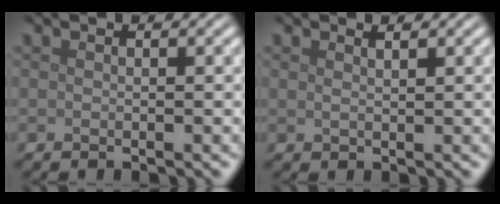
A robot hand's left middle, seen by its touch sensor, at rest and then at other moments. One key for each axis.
{"total": 0.9, "fx": 0.7, "fy": 0.2, "fz": 0.5, "tx": -0.011, "ty": -0.001, "tz": 0.011}